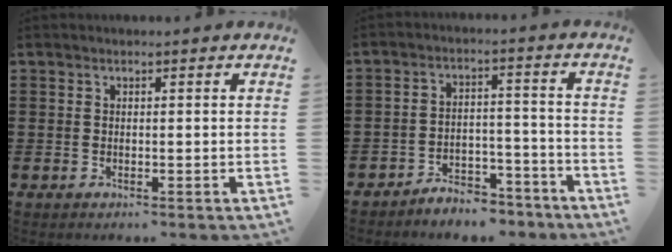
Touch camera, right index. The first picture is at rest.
{"total": 4.7, "force": [-4.5, 1.1, 0.4], "torque": [-0.009, 0.014, -0.091]}